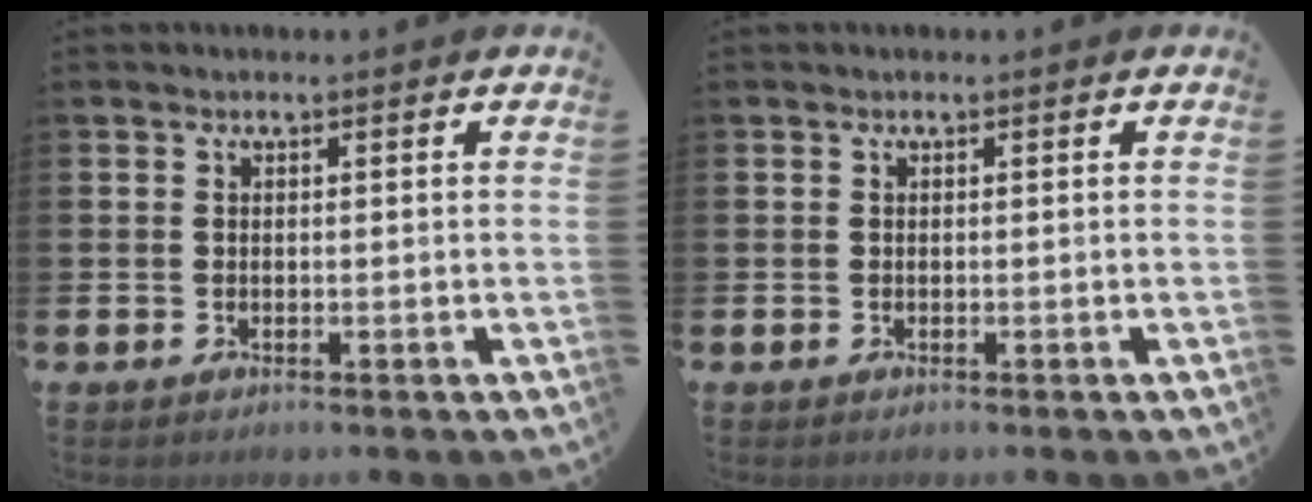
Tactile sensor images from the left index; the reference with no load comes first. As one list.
[{"total": 0.0}]